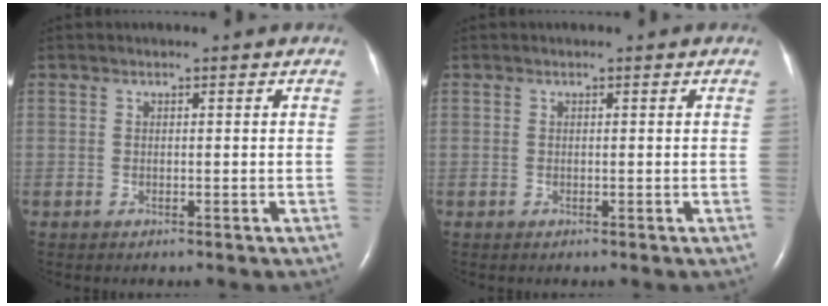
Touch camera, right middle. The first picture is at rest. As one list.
[{"total": 0.0}]